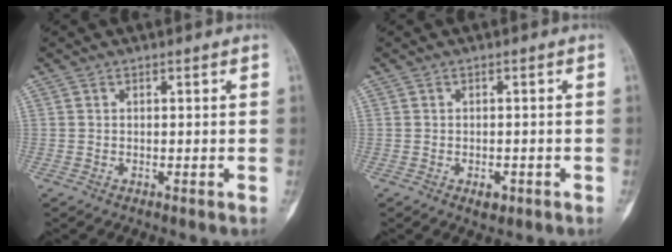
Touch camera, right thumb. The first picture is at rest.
{"total": 2.0, "force": [-1.0, 1.2, 1.3], "torque": [-0.011, 0.003, -0.011]}